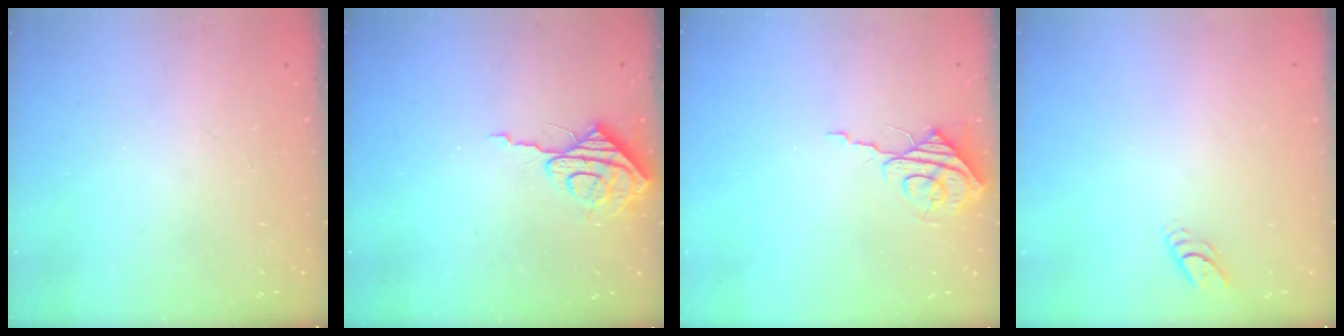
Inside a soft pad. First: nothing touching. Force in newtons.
{"total": 8.2, "press": 8.1, "slide": 0.6}
{"total": 8.0, "press": 8.0, "slide": 0.3}
{"total": 3.7, "press": 3.7, "slide": 0.5}